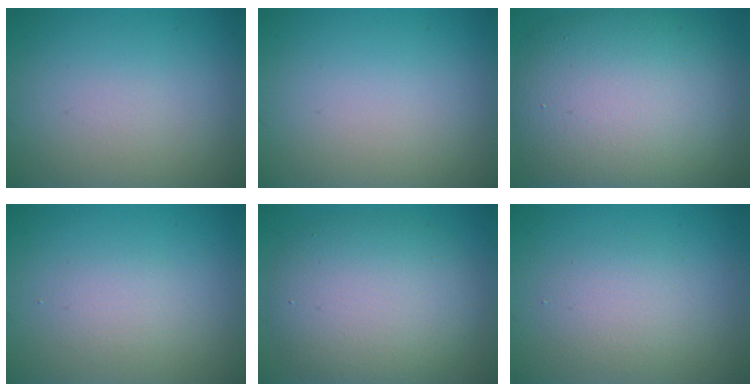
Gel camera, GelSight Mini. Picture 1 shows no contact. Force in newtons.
{"total": 0.0}
{"total": 13.5, "press": 13.5, "slide": 0.4}
{"total": 1.5, "press": 1.5, "slide": 0.1}
{"total": 7.2, "press": 7.2, "slide": 0.3}
{"total": 2.6, "press": 2.6, "slide": 0.1}